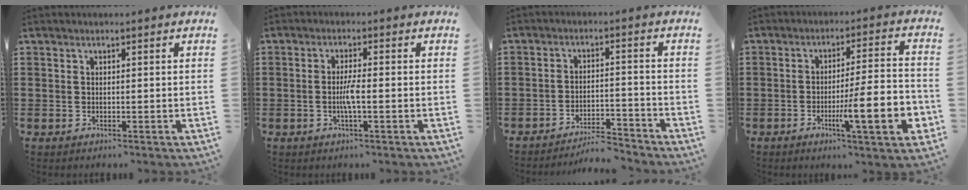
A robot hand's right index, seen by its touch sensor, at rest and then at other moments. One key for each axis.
{"total": 3.1, "fx": -0.8, "fy": 0.3, "fz": 3.0, "tx": -0.069, "ty": -0.008, "tz": -0.020}
{"total": 4.6, "fx": -4.4, "fy": 0.1, "fz": 1.2, "tx": -0.026, "ty": 0.001, "tz": -0.090}
{"total": 11.7, "fx": -4.0, "fy": 2.0, "fz": 10.8, "tx": -0.172, "ty": -0.002, "tz": -0.069}